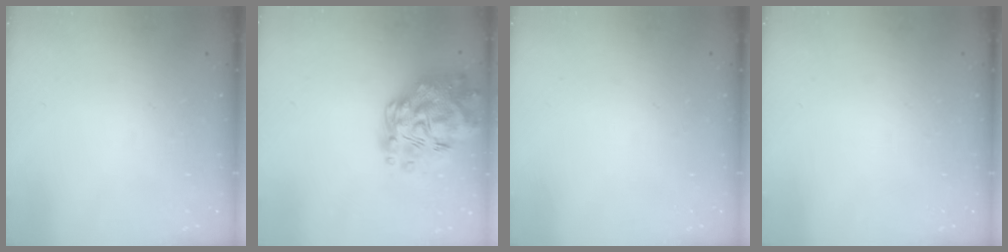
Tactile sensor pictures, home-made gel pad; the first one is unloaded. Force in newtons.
{"total": 22.0, "press": 21.0, "slide": 6.5}
{"total": 0.0}
{"total": 0.0}